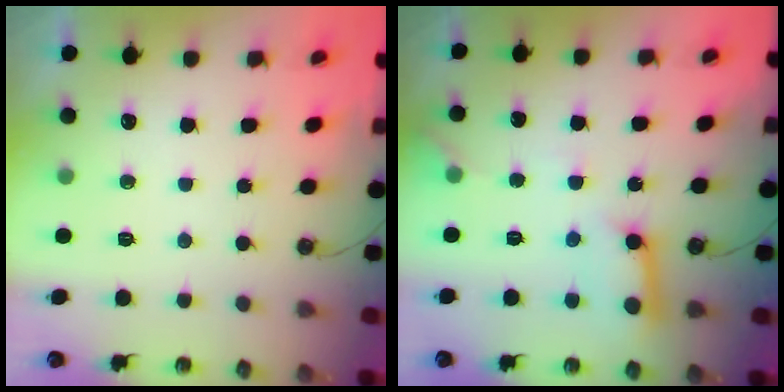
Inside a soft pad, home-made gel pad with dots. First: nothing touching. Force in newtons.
{"total": 10.8, "press": 10.7, "slide": 0.9}